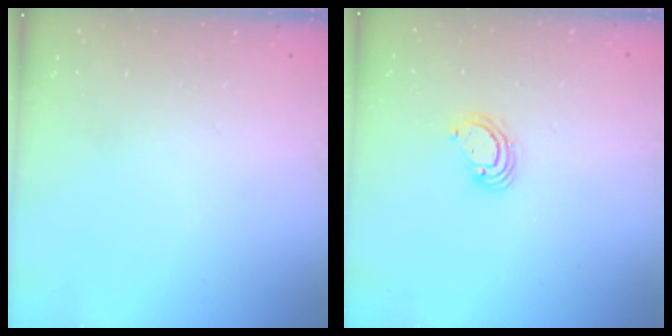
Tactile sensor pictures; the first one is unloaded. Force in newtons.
{"total": 3.9, "press": 3.9, "slide": 0.1}